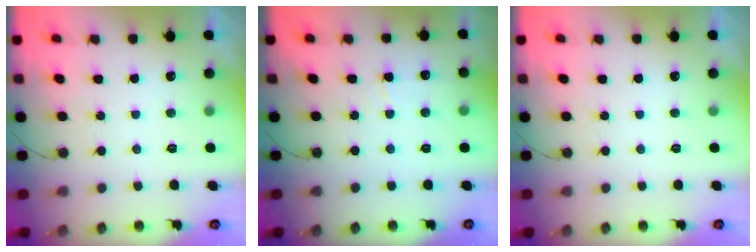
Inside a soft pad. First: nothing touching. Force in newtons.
{"total": 4.4, "press": 4.4, "slide": 0.7}
{"total": 0.0}